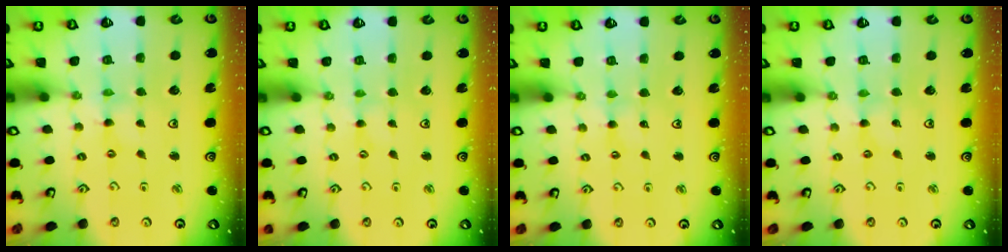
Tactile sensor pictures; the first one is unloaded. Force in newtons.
{"total": 0.0}
{"total": 1.7, "press": 1.7, "slide": 0.4}
{"total": 0.0}